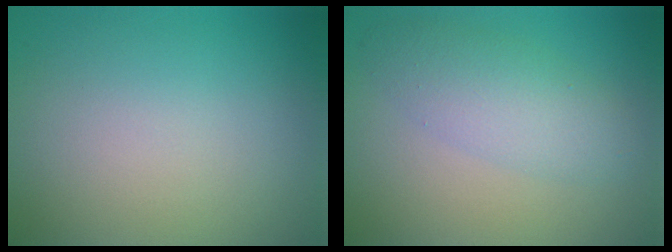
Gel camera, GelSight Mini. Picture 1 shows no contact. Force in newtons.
{"total": 3.5, "press": 3.5, "slide": 0.1}